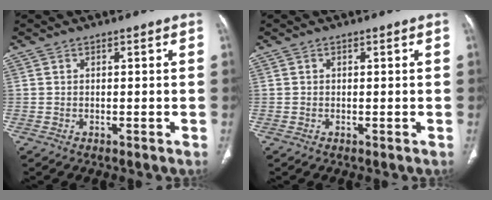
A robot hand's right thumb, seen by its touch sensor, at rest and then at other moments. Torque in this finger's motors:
{"motor_torque": [-0.10, -0.01, -0.27, 0.07, 0.02]}